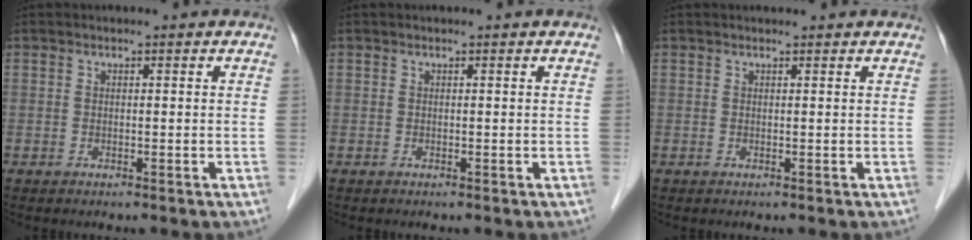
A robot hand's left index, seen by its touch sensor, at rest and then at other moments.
{"total": 0.0}
{"total": 1.8, "force": [1.7, 0.3, 0.4], "torque": [-0.012, 0.017, 0.021]}